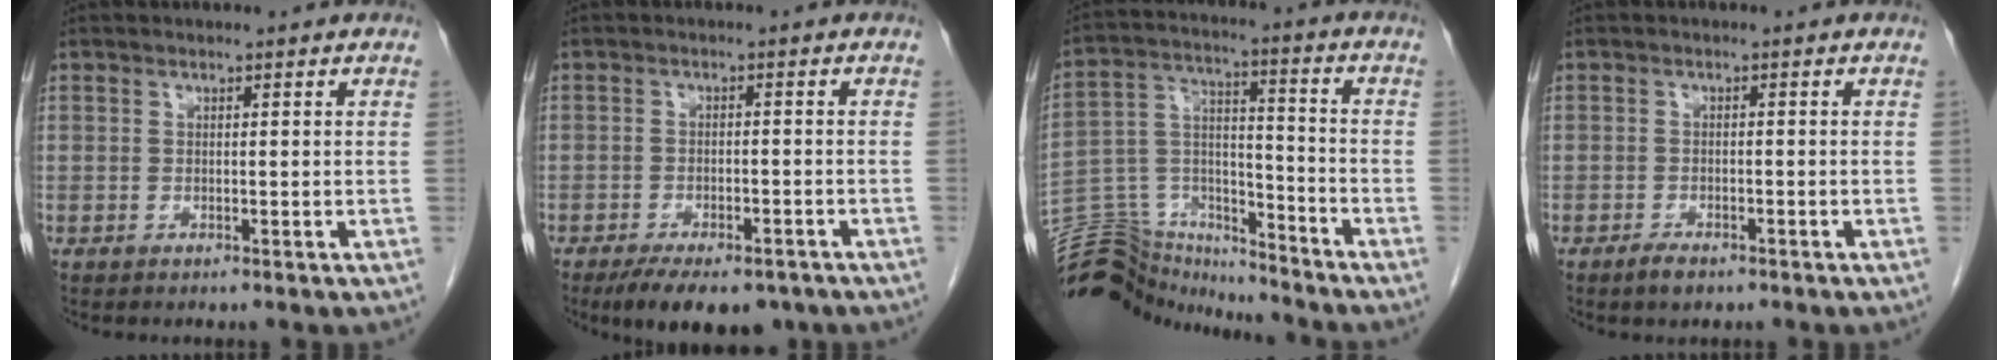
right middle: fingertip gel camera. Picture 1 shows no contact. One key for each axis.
{"total": 10.6, "fx": -7.9, "fy": 4.3, "fz": 5.6, "tx": -0.076, "ty": -0.004, "tz": -0.114}
{"total": 14.5, "fx": -14.2, "fy": 3.1, "fz": 1.2, "tx": -0.038, "ty": 0.057, "tz": -0.249}
{"total": 2.1, "fx": -1.6, "fy": 0.9, "fz": 1.2, "tx": -0.023, "ty": -0.001, "tz": -0.022}